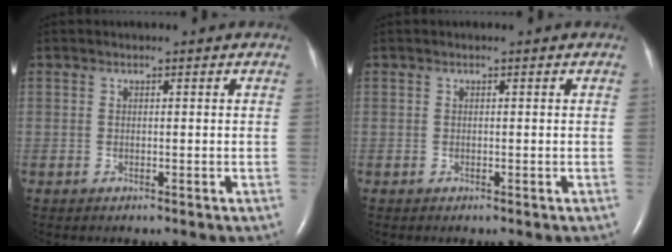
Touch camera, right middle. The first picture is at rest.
{"total": 0.0}